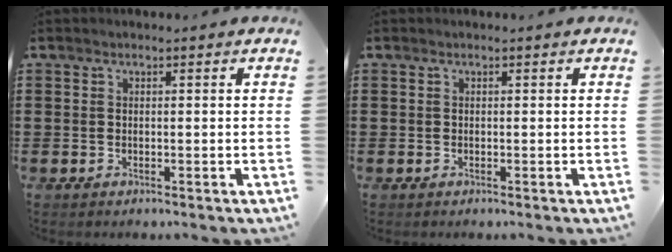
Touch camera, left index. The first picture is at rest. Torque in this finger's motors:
{"motor_torque": [0.02, 0.02, 0.00, -0.01]}